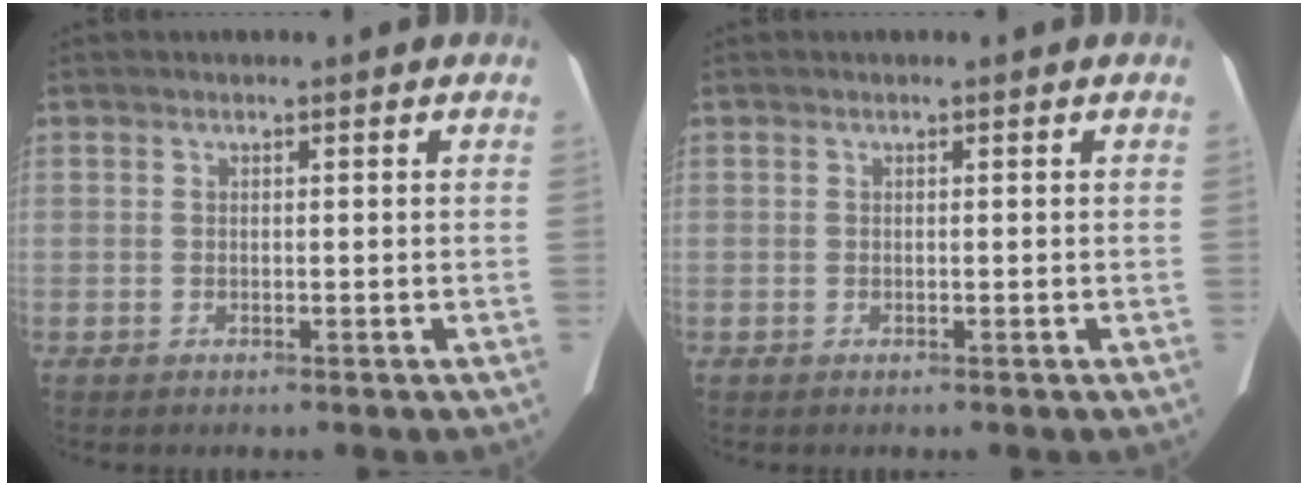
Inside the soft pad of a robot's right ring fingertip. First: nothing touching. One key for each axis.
{"total": 0.0}